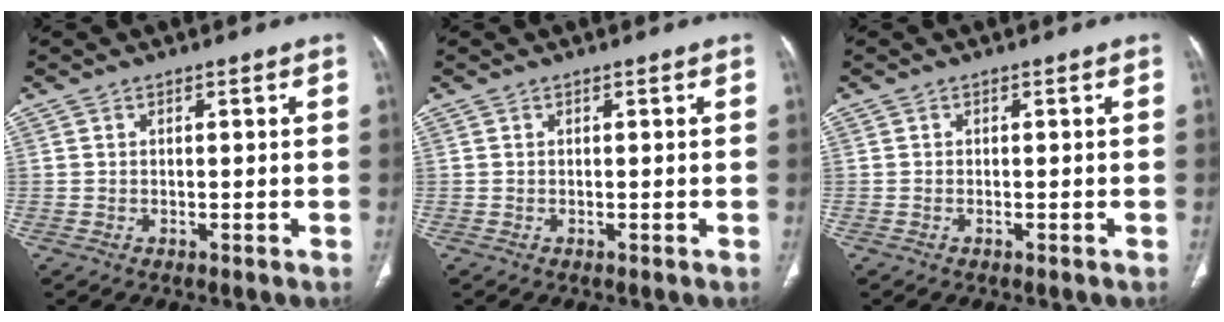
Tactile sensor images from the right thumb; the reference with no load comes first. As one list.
[{"total": 0.0}, {"total": 0.0}]